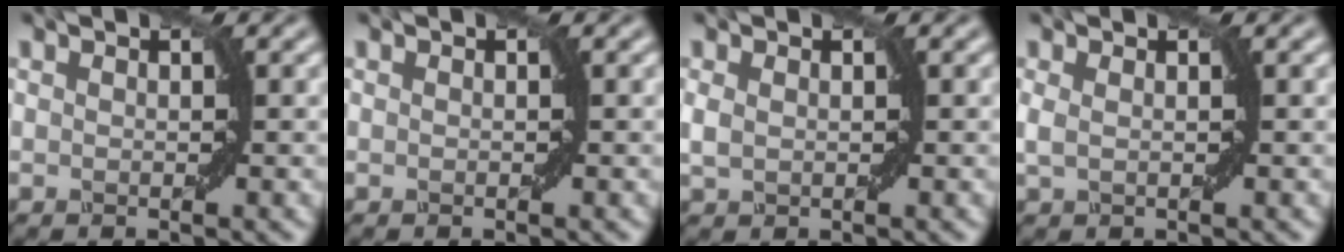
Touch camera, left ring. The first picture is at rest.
{"total": 0.0}
{"total": 0.8, "force": [0.1, 0.6, 0.5], "torque": [-0.014, 0.000, 0.007]}
{"total": 0.8, "force": [0.2, 0.3, 0.7], "torque": [-0.014, -0.001, 0.005]}